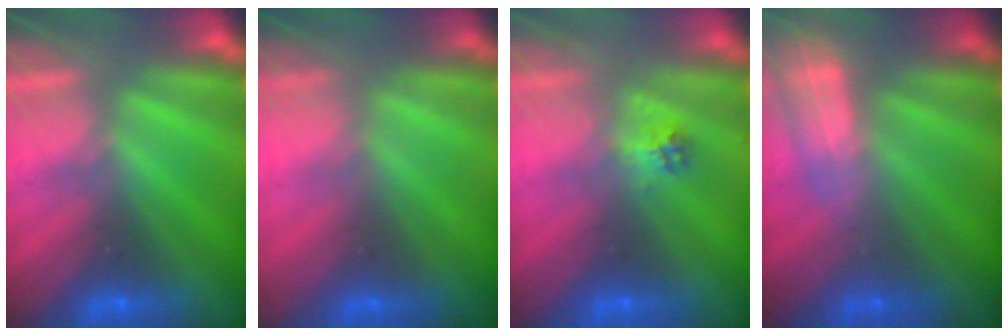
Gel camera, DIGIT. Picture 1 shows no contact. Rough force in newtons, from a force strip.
{"total": 2.4}
{"total": 2.2}
{"total": 2.4}